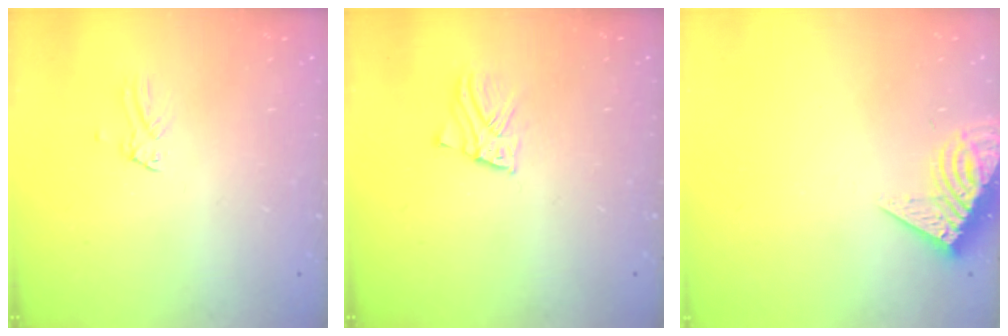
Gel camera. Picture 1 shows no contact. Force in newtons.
{"total": 2.5, "press": 2.5, "slide": 0.2}
{"total": 10.8, "press": 10.7, "slide": 0.9}